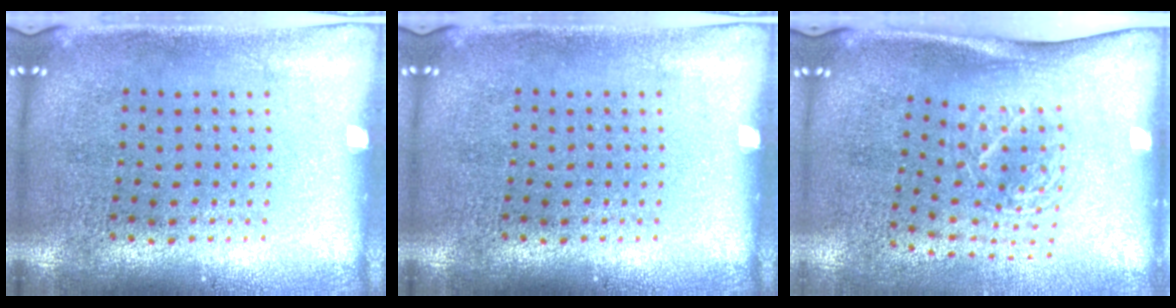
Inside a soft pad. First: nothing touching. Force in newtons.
{"total": 0.0}
{"total": 1.8, "press": 1.3, "slide": 1.2}